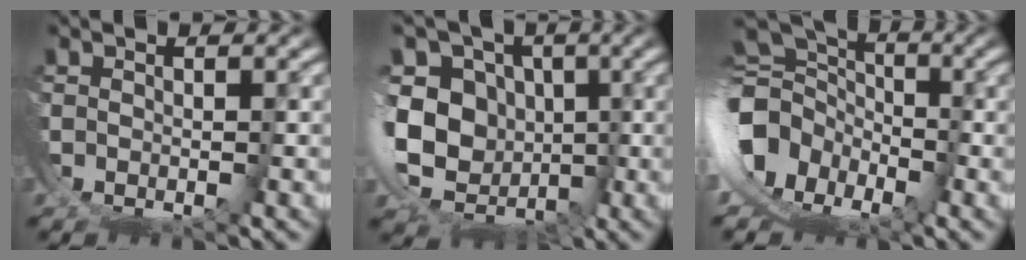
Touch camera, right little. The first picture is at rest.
{"total": 14.4, "force": [-1.7, 11.7, 8.3], "torque": [-0.154, -0.045, -0.024]}
{"total": 14.0, "force": [-1.1, 11.8, 7.5], "torque": [-0.154, -0.022, -0.032]}